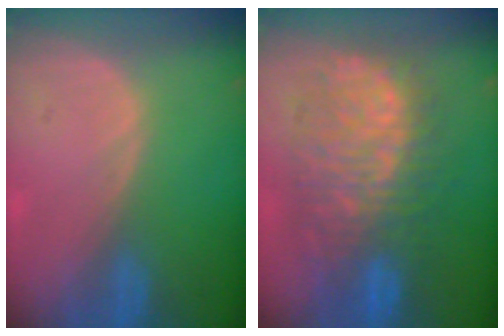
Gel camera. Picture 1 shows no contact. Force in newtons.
{"total": 12.2, "press": 12.2, "slide": 1.4}